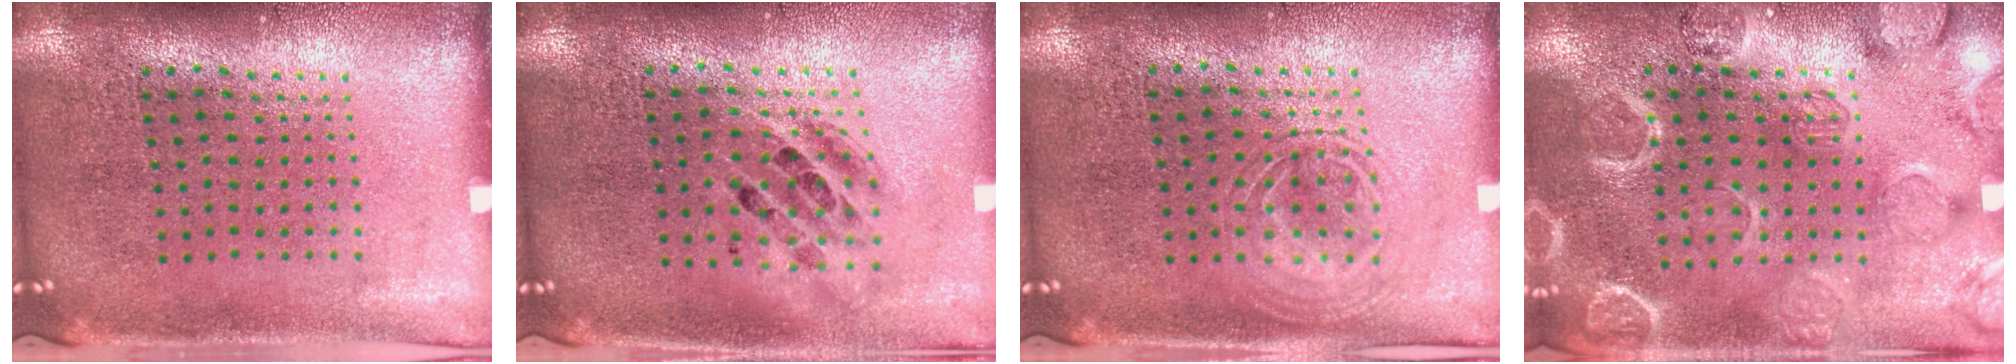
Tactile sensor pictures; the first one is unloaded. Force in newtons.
{"total": 1.5, "press": 1.3, "slide": 0.7}
{"total": 1.3, "press": 1.2, "slide": 0.2}
{"total": 2.5, "press": 2.5, "slide": 0.1}